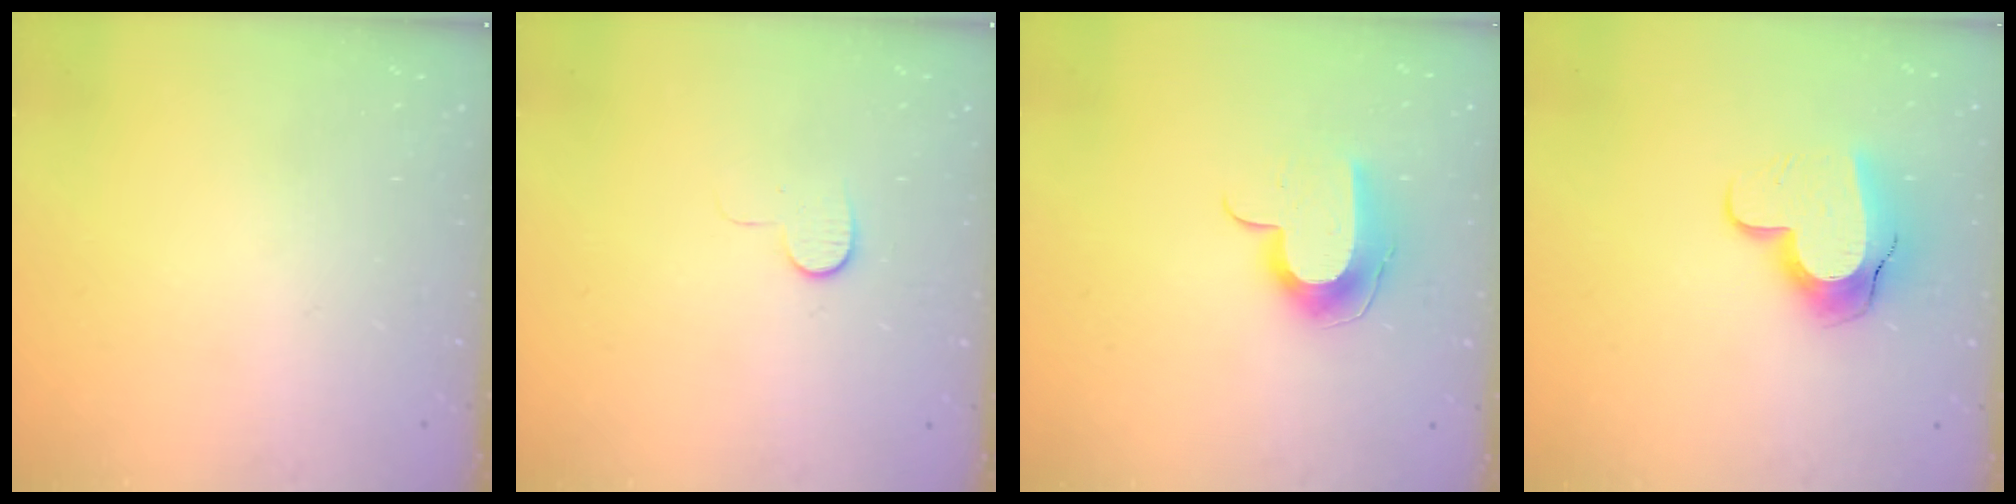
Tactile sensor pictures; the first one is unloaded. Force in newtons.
{"total": 4.9, "press": 4.9, "slide": 0.4}
{"total": 10.3, "press": 10.2, "slide": 1.0}
{"total": 11.2, "press": 11.2, "slide": 1.0}